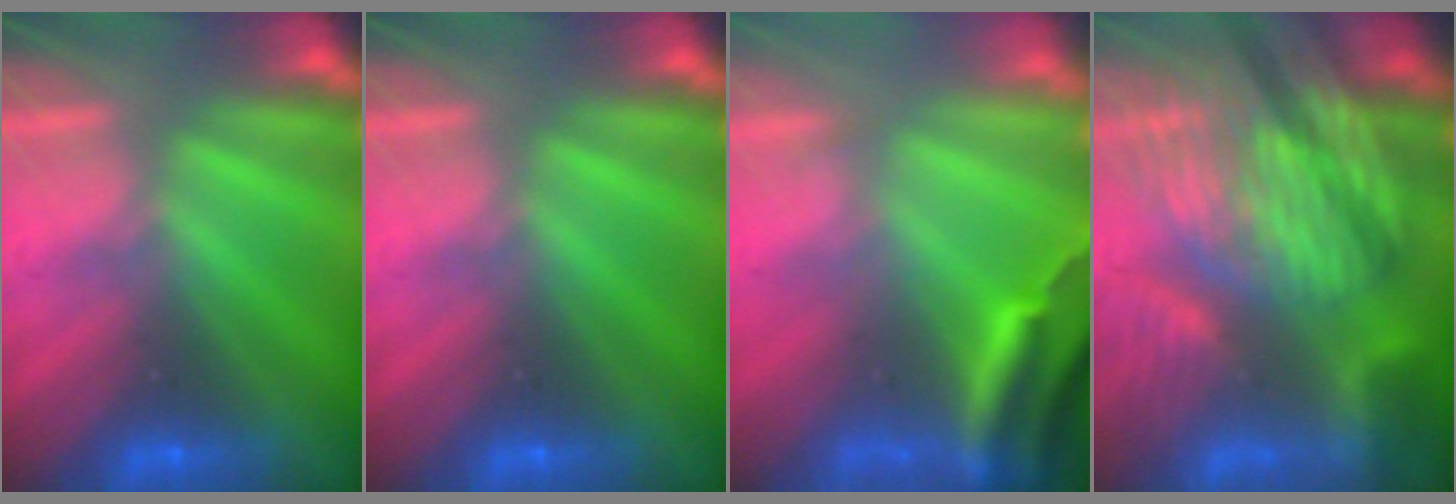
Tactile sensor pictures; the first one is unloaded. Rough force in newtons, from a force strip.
{"total": 0.0}
{"total": 3.7}
{"total": 8.1}